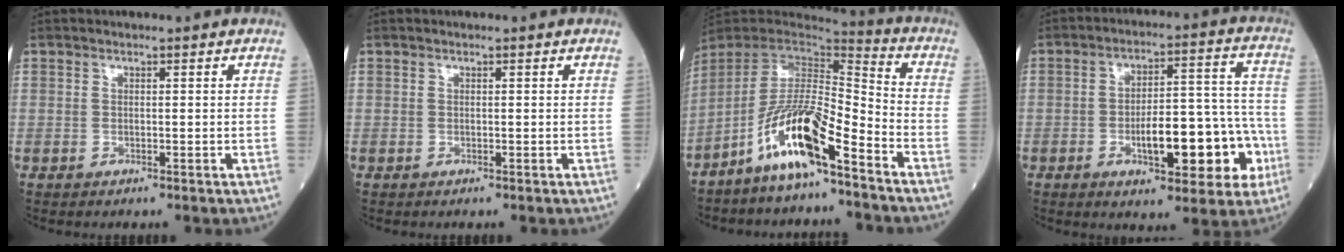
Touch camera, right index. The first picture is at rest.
{"total": 0.0}
{"total": 13.2, "force": [-8.1, 1.5, 10.3], "torque": [-0.205, -0.005, -0.152]}
{"total": 11.8, "force": [-3.7, 5.0, 10.0], "torque": [-0.127, 0.033, -0.043]}